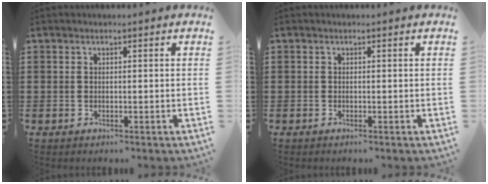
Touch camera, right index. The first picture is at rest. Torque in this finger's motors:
{"motor_torque": [0.38, 0.50, 0.02, 0.00]}